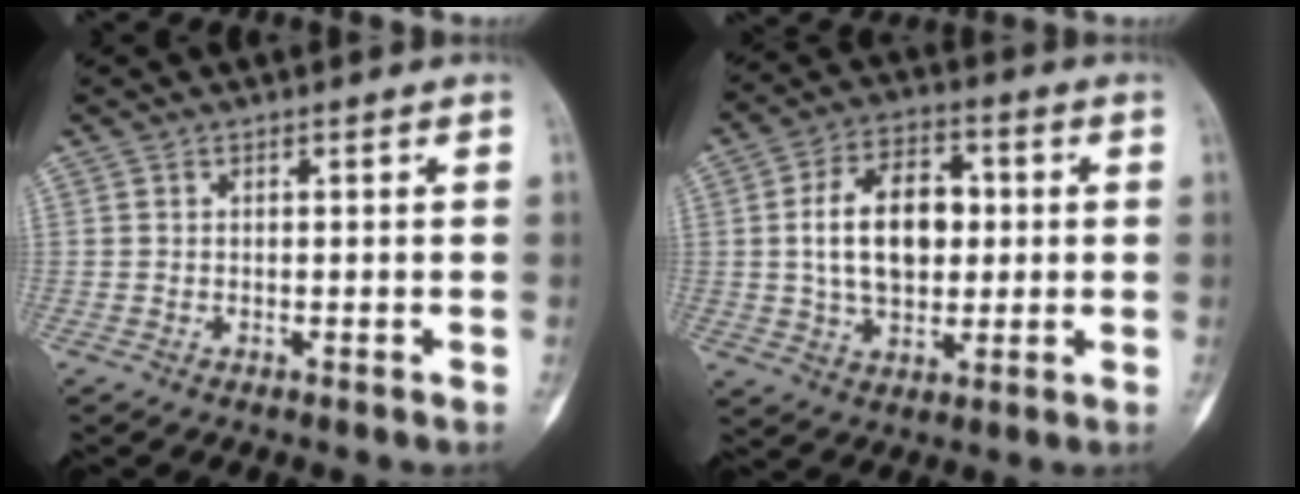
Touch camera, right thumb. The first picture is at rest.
{"total": 14.0, "force": [1.2, 9.0, 10.6], "torque": [-0.157, 0.012, 0.019]}